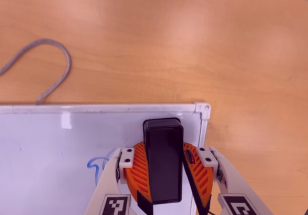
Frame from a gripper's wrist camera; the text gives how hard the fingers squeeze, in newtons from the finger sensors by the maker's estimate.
{"total": 10.6, "left": 11.9, "right": 9.3}